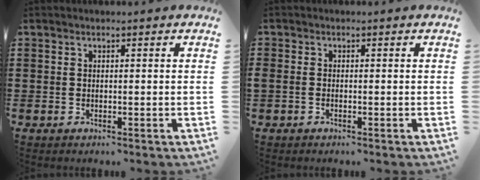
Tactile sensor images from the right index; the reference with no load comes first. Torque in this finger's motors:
{"motor_torque": [1.04, 1.10, 0.17, 0.04]}